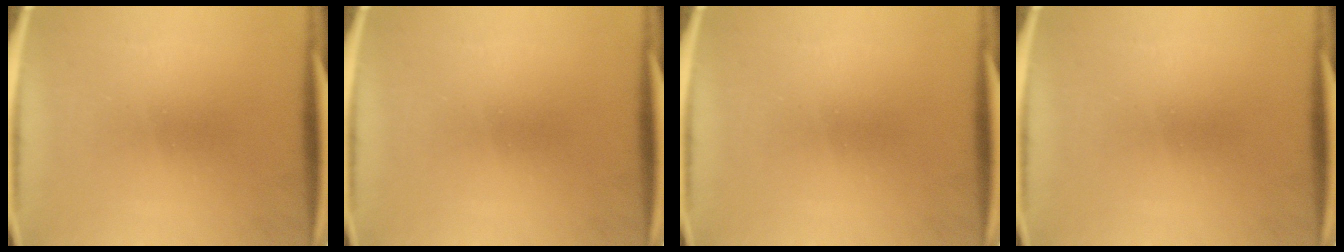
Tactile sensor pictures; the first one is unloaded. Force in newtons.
{"total": 0.0}
{"total": 0.0}
{"total": 0.0}